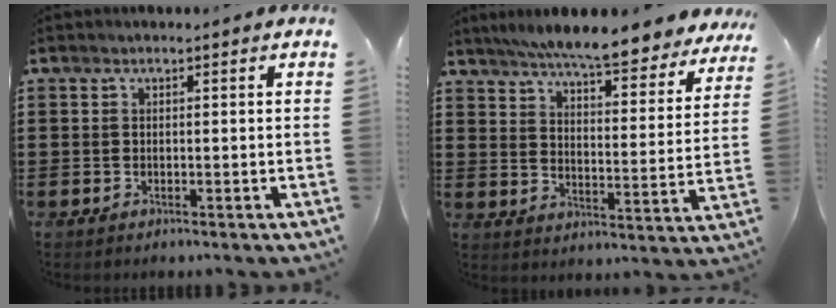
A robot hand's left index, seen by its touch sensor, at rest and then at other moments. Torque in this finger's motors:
{"motor_torque": [1.25, -0.89, 0.51, 0.21]}